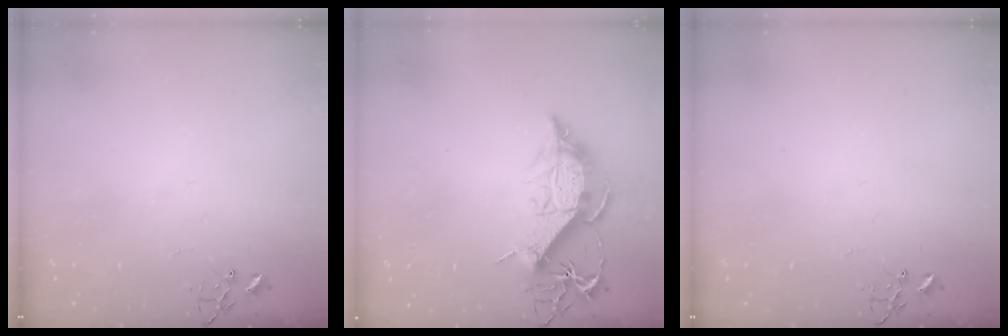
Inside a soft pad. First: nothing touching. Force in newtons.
{"total": 14.4, "press": 14.4, "slide": 1.2}
{"total": 0.0}